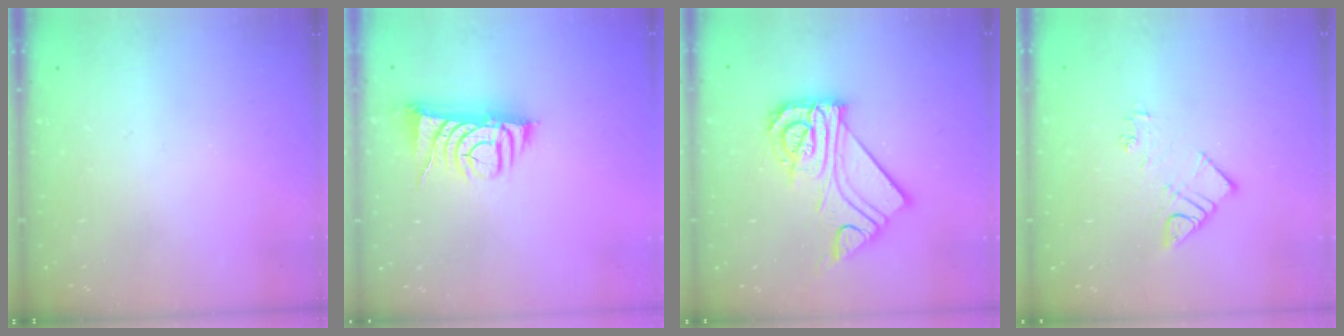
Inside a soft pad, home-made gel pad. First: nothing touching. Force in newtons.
{"total": 8.2, "press": 8.1, "slide": 1.2}
{"total": 13.6, "press": 13.6, "slide": 0.7}
{"total": 7.7, "press": 7.7, "slide": 0.2}